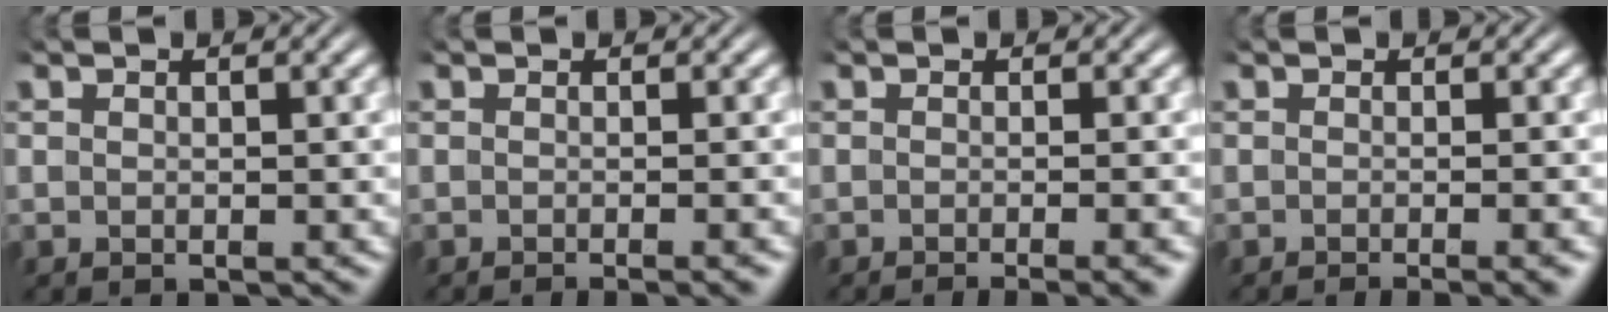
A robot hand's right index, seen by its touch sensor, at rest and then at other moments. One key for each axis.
{"total": 1.5, "fx": -1.4, "fy": -0.3, "fz": 0.5, "tx": 0.000, "ty": 0.003, "tz": -0.024}
{"total": 2.6, "fx": -2.3, "fy": -0.1, "fz": 1.1, "tx": -0.003, "ty": 0.002, "tz": -0.039}
{"total": 2.1, "fx": -1.8, "fy": -0.2, "fz": 0.9, "tx": -0.003, "ty": 0.003, "tz": -0.031}